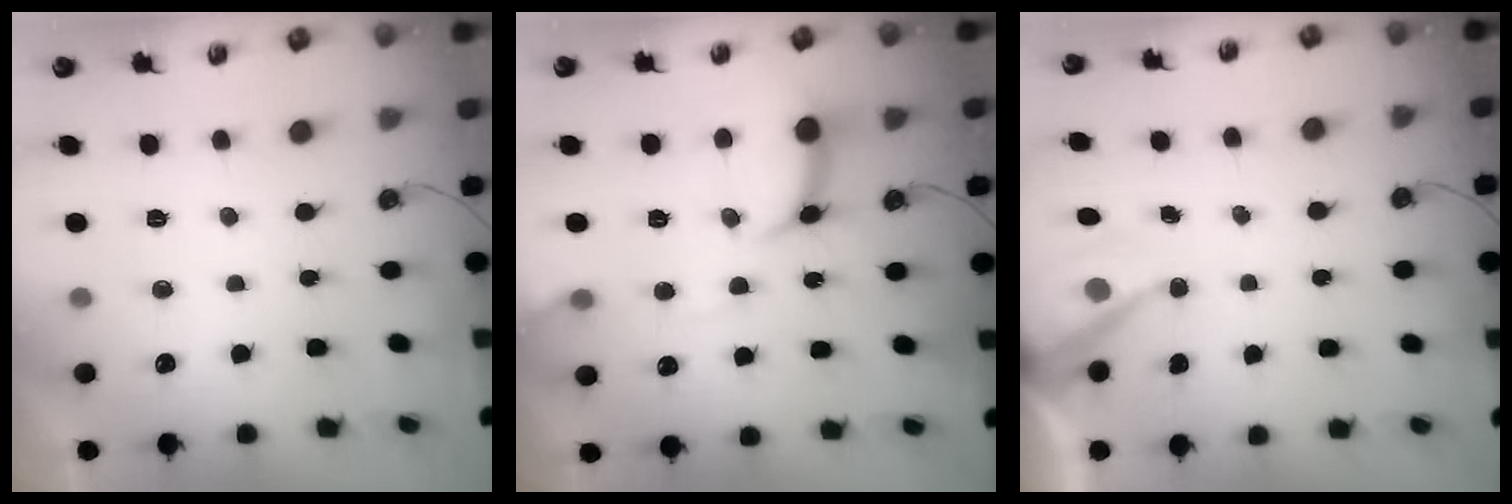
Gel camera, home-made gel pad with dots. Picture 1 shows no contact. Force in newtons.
{"total": 12.2, "press": 12.2, "slide": 1.2}
{"total": 6.8, "press": 6.8, "slide": 0.5}